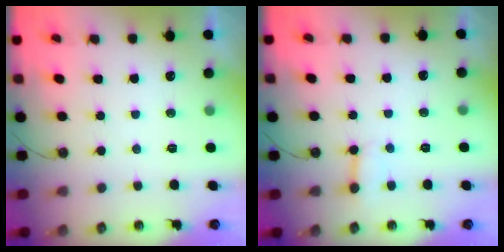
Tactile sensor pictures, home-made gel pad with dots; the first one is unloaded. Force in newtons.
{"total": 3.4, "press": 3.4, "slide": 0.2}